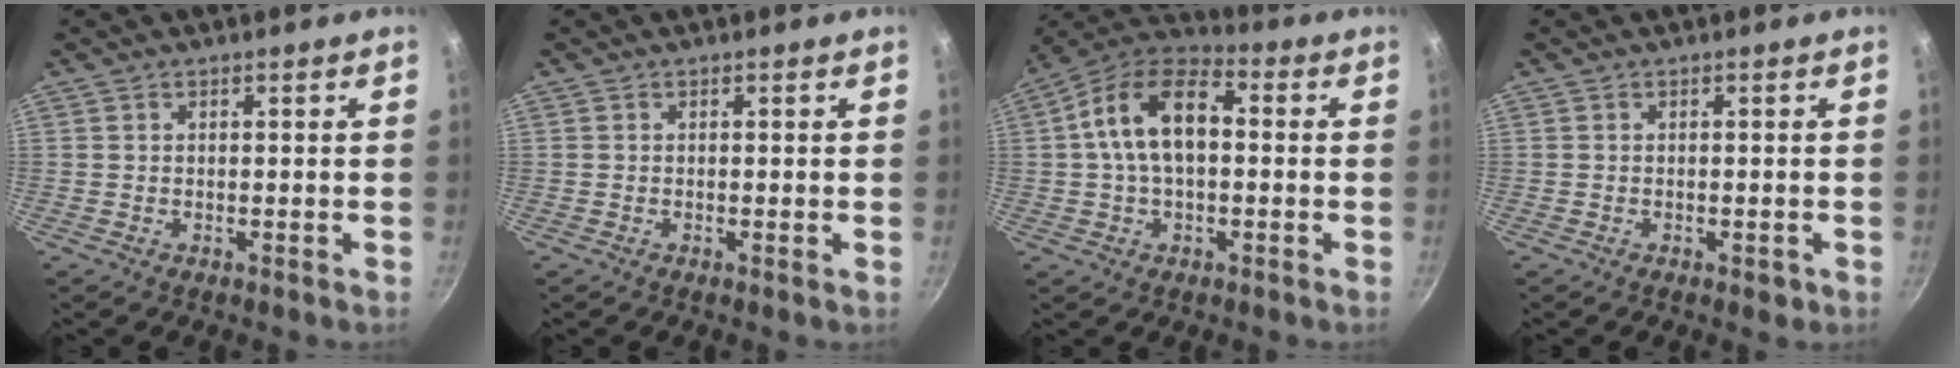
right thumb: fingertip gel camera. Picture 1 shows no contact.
{"total": 0.0}
{"total": 14.2, "force": [1.2, 8.3, 11.4], "torque": [-0.183, 0.037, 0.003]}
{"total": 1.6, "force": [-0.7, 0.8, 1.2], "torque": [-0.018, 0.000, -0.008]}